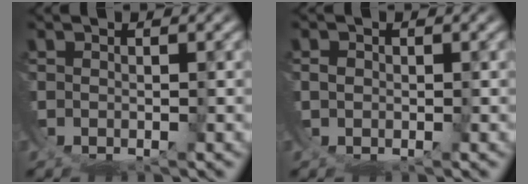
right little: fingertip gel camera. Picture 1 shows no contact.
{"total": 1.0, "force": [0.3, -0.9, 0.1], "torque": [-0.001, -0.004, 0.013]}